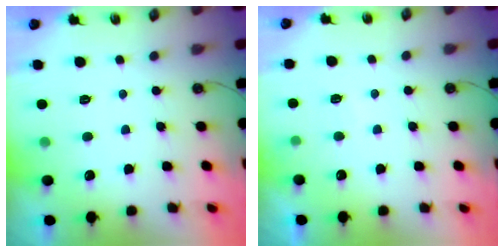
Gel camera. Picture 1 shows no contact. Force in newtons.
{"total": 4.5, "press": 4.4, "slide": 0.8}